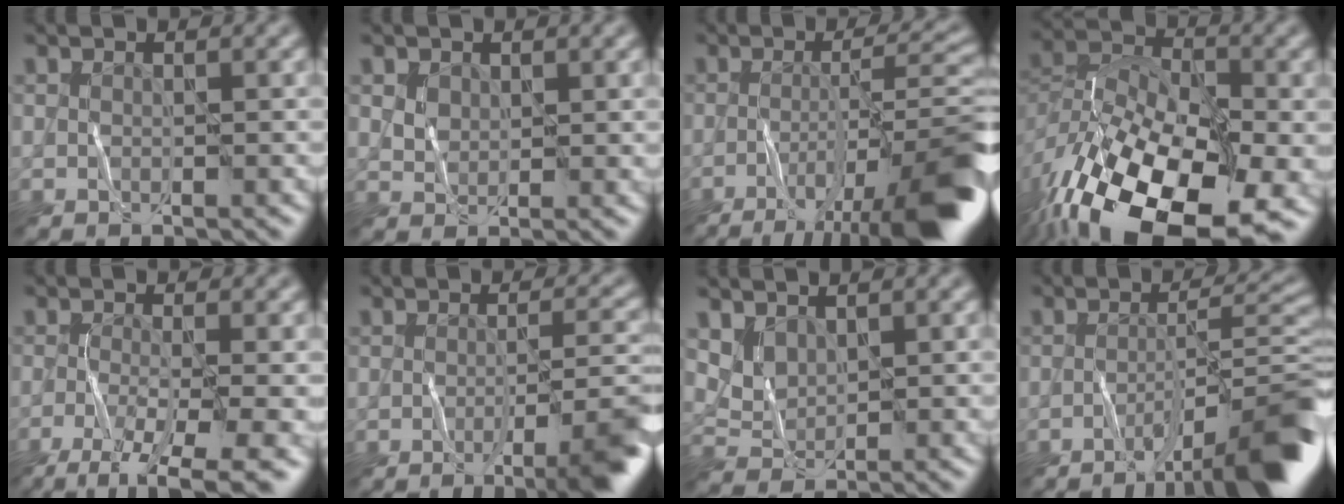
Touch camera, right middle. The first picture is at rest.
{"total": 0.7, "force": [0.4, 0.4, 0.2], "torque": [-0.021, 0.002, 0.024]}
{"total": 12.8, "force": [-6.2, 2.5, 10.9], "torque": [-0.156, 0.006, -0.086]}
{"total": 17.7, "force": [-9.8, 9.1, 11.6], "torque": [-0.213, -0.025, -0.140]}
{"total": 7.2, "force": [-4.4, 1.4, 5.5], "torque": [-0.090, -0.005, -0.062]}
{"total": 6.1, "force": [-2.3, 1.0, 5.6], "torque": [-0.074, 0.002, -0.026]}
{"total": 1.4, "force": [1.2, 0.6, 0.4], "torque": [-0.025, -0.002, 0.041]}
{"total": 9.2, "force": [-5.4, 1.1, 7.3], "torque": [-0.096, 0.019, -0.079]}